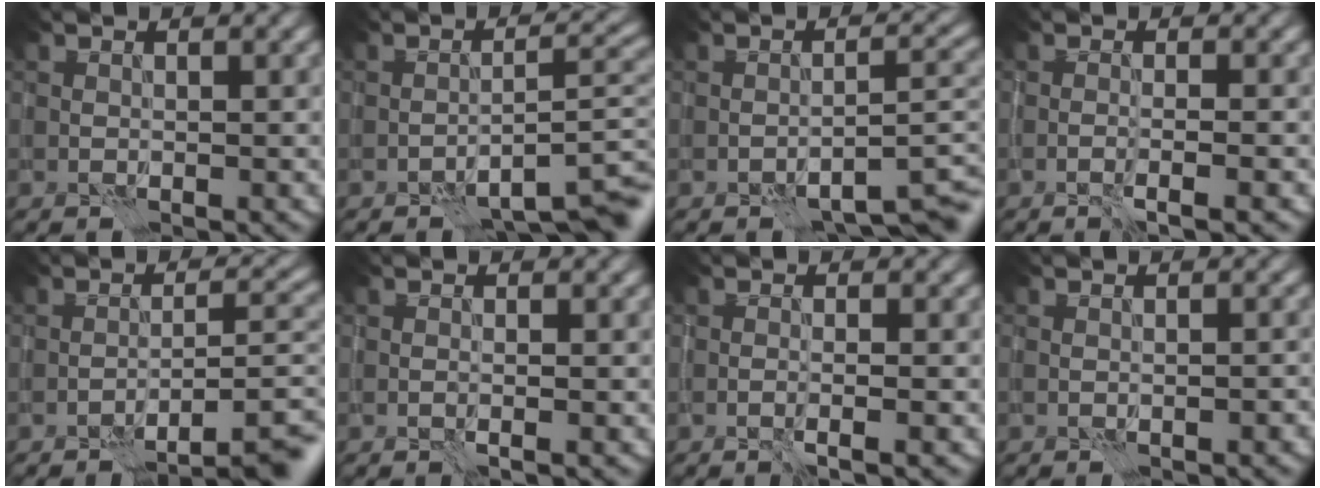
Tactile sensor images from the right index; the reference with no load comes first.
{"total": 7.2, "force": [-4.8, 1.6, 5.2], "torque": [-0.061, 0.010, -0.067]}
{"total": 5.5, "force": [-3.6, 1.3, 4.0], "torque": [-0.053, 0.007, -0.051]}
{"total": 2.2, "force": [-1.1, 0.3, 1.8], "torque": [-0.022, 0.007, -0.028]}
{"total": 7.2, "force": [-5.1, 1.4, 4.8], "torque": [-0.053, 0.015, -0.074]}
{"total": 0.9, "force": [-0.4, 0.0, 0.8], "torque": [-0.013, 0.001, -0.010]}
{"total": 1.9, "force": [-0.9, 0.3, 1.6], "torque": [-0.018, 0.007, -0.021]}
{"total": 1.0, "force": [-0.6, 0.1, 0.8], "torque": [-0.011, 0.003, -0.010]}